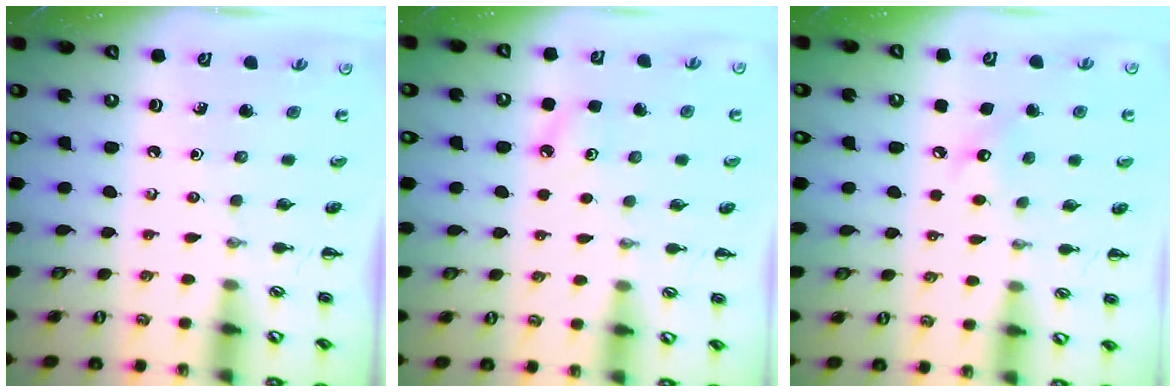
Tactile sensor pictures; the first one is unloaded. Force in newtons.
{"total": 6.0, "press": 5.8, "slide": 1.6}
{"total": 5.7, "press": 5.6, "slide": 1.1}